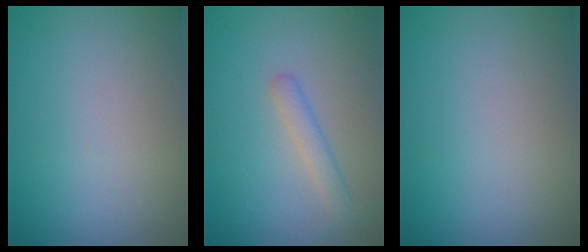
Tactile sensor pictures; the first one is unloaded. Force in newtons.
{"total": 2.0, "press": 2.0, "slide": 0.1}
{"total": 0.0}